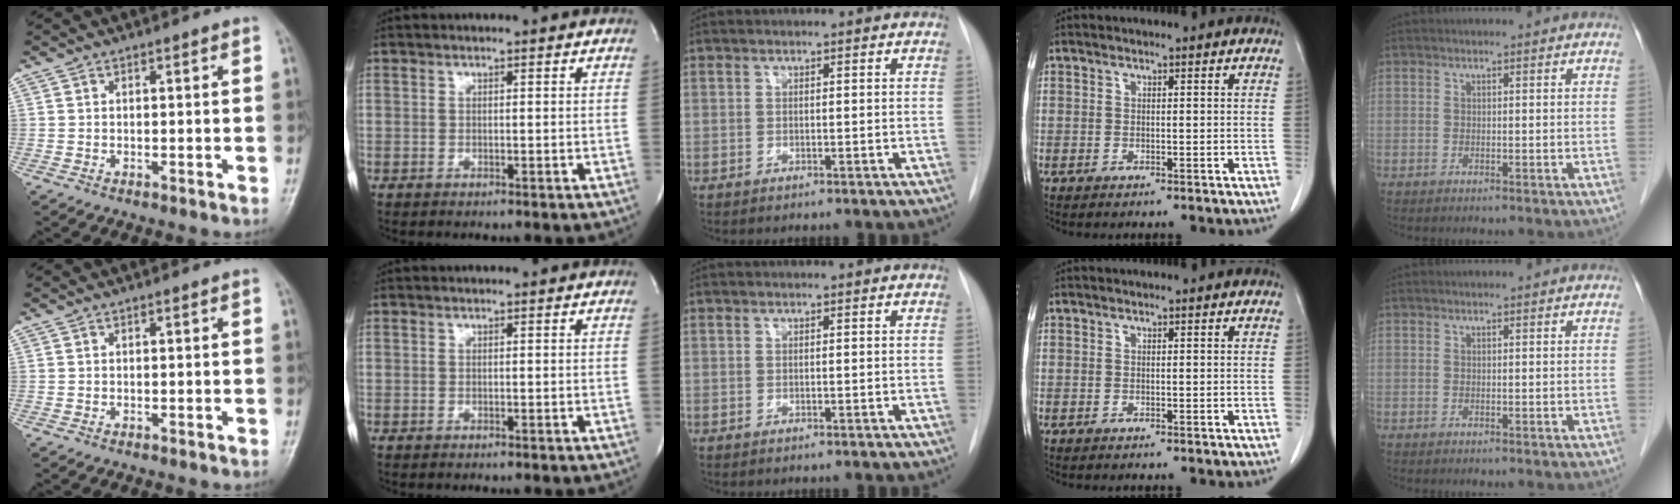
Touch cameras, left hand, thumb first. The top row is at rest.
{}